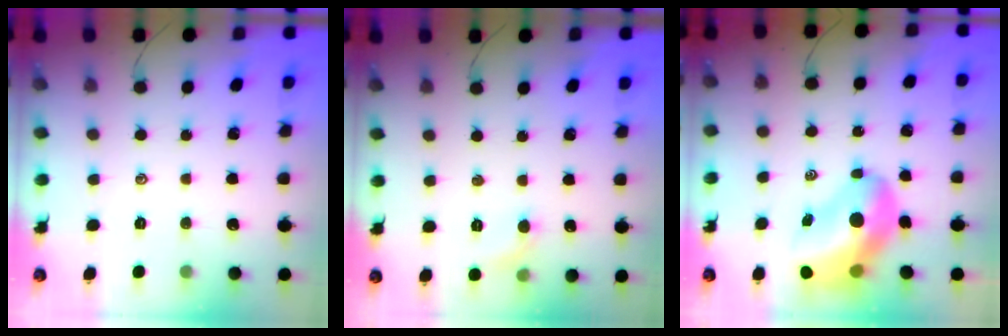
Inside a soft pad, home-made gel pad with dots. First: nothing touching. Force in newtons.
{"total": 5.4, "press": 5.1, "slide": 1.7}
{"total": 16.4, "press": 15.7, "slide": 4.8}